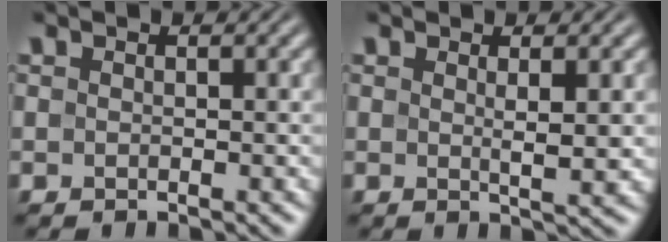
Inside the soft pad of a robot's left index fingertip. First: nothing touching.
{"total": 2.4, "force": [0.6, 0.4, 2.3], "torque": [-0.034, -0.003, 0.009]}